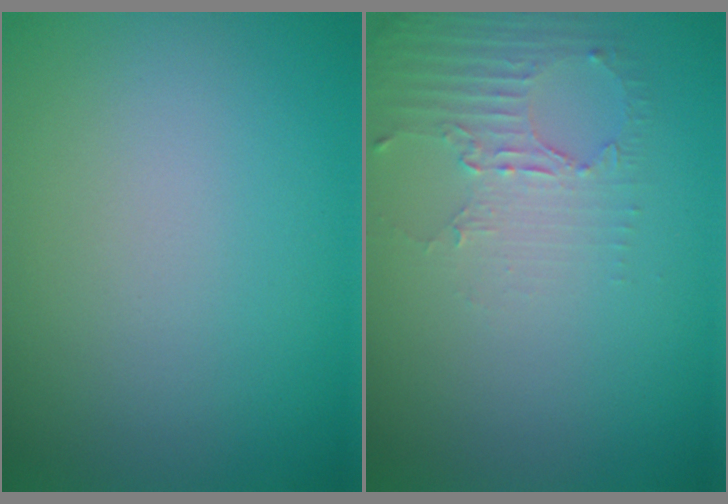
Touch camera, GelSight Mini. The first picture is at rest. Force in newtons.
{"total": 2.5, "press": 1.8, "slide": 1.7}